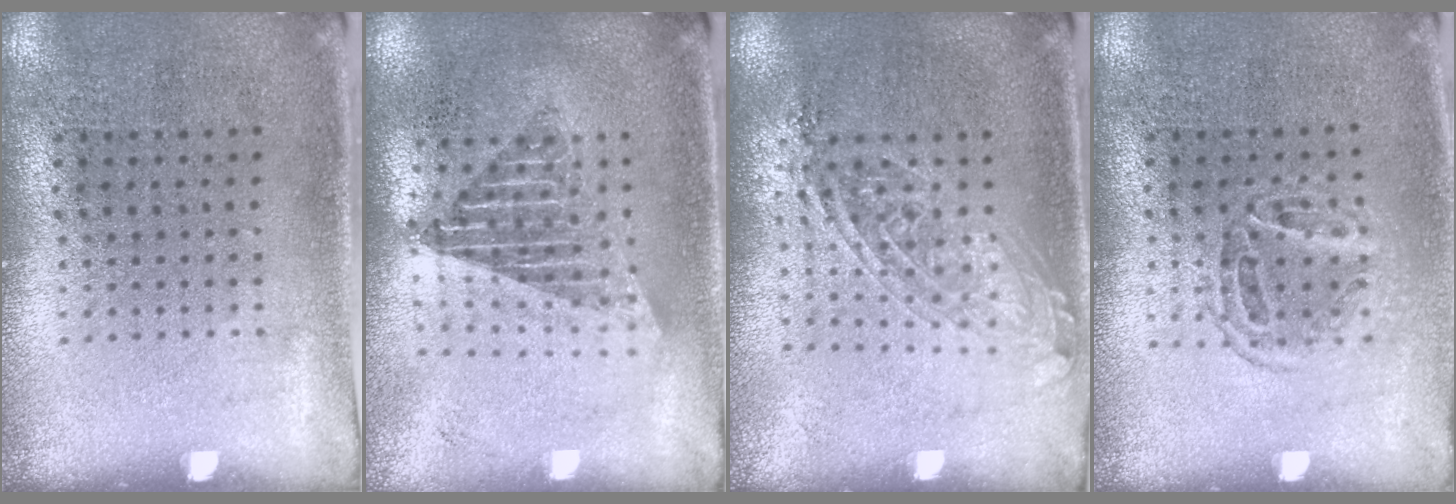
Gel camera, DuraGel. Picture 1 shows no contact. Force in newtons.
{"total": 1.7, "press": 1.4, "slide": 1.0}
{"total": 1.5, "press": 1.2, "slide": 0.9}
{"total": 1.2, "press": 1.0, "slide": 0.6}